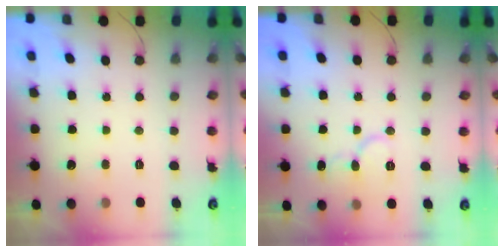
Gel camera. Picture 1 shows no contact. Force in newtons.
{"total": 7.6, "press": 7.5, "slide": 0.8}